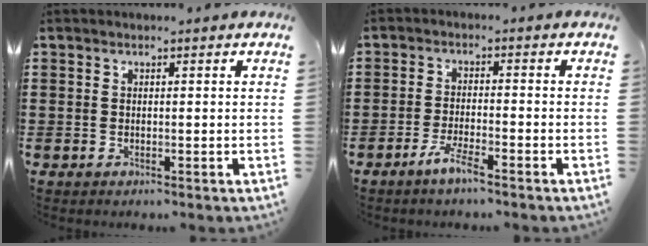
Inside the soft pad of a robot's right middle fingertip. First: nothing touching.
{"total": 3.7, "force": [-2.6, 0.2, 2.6], "torque": [-0.057, -0.003, -0.049]}